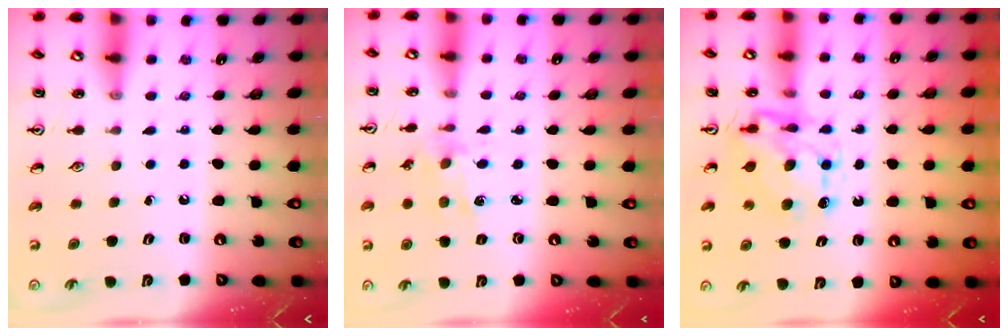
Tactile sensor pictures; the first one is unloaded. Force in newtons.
{"total": 2.0, "press": 2.0, "slide": 0.5}
{"total": 8.9, "press": 8.9, "slide": 0.7}